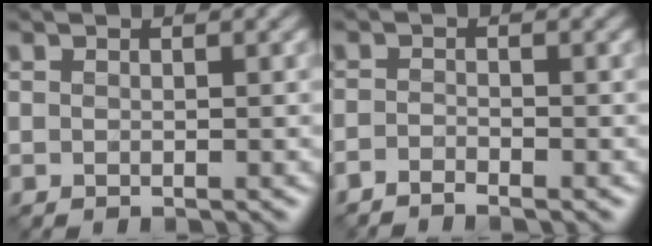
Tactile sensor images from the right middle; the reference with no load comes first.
{"total": 1.4, "force": [-1.3, -0.1, 0.4], "torque": [-0.013, -0.001, -0.031]}